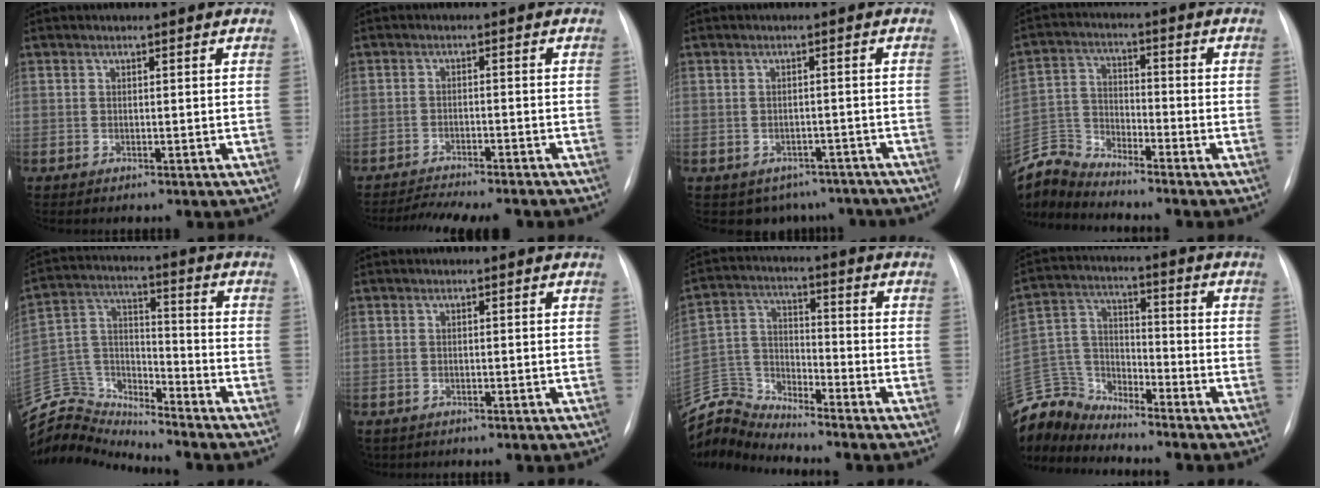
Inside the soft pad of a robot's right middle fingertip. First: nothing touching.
{"total": 10.8, "force": [-9.8, 1.1, 4.2], "torque": [-0.061, -0.004, -0.133]}
{"total": 6.5, "force": [-5.1, 3.9, 0.6], "torque": [0.006, 0.012, -0.057]}
{"total": 7.9, "force": [-7.9, -0.6, -0.1], "torque": [-0.009, 0.008, -0.158]}
{"total": 15.5, "force": [-15.3, 2.4, 0.7], "torque": [-0.031, 0.057, -0.280]}
{"total": 2.7, "force": [-1.9, 1.8, 0.5], "torque": [-0.008, 0.000, -0.029]}
{"total": 8.7, "force": [-8.6, -0.9, -0.8], "torque": [0.000, 0.028, -0.172]}
{"total": 11.5, "force": [-11.3, 1.7, 0.3], "torque": [-0.018, 0.033, -0.228]}